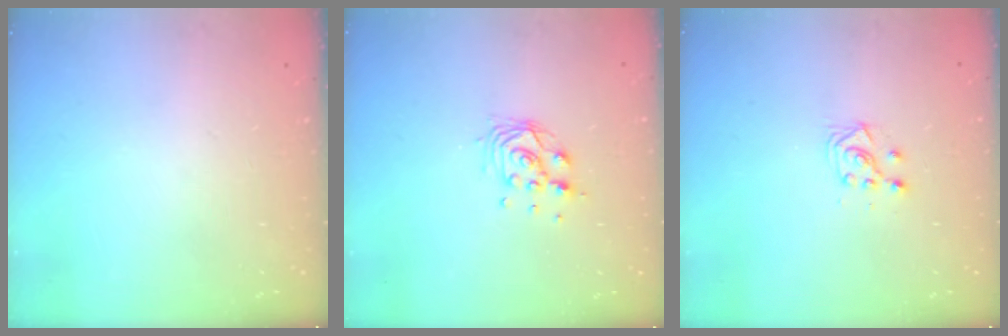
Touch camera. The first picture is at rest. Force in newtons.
{"total": 9.4, "press": 9.2, "slide": 1.9}
{"total": 3.7, "press": 3.6, "slide": 0.9}